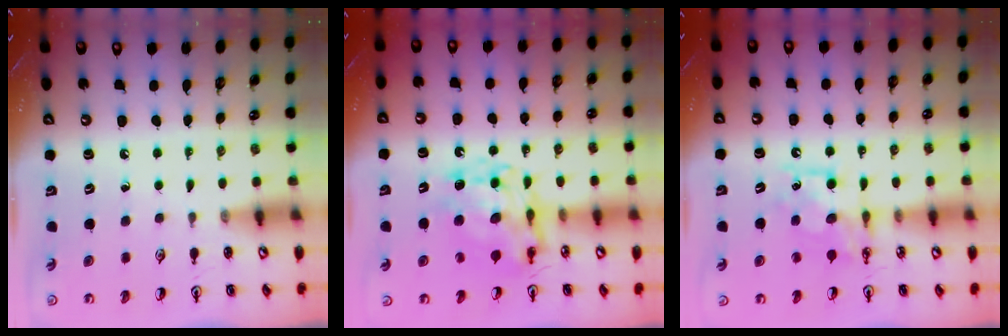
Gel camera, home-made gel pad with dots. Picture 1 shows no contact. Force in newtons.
{"total": 11.1, "press": 11.0, "slide": 1.1}
{"total": 8.2, "press": 8.2, "slide": 0.3}